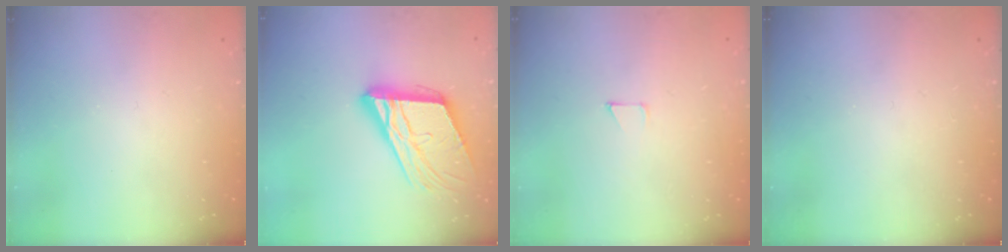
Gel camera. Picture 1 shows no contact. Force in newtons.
{"total": 18.4, "press": 18.1, "slide": 2.9}
{"total": 2.7, "press": 2.7, "slide": 0.2}
{"total": 0.0}